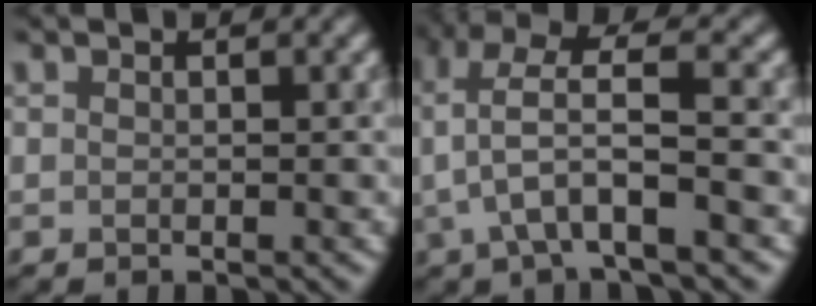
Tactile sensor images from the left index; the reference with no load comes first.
{"total": 6.4, "force": [-0.6, 1.8, 6.1], "torque": [-0.117, 0.019, -0.014]}